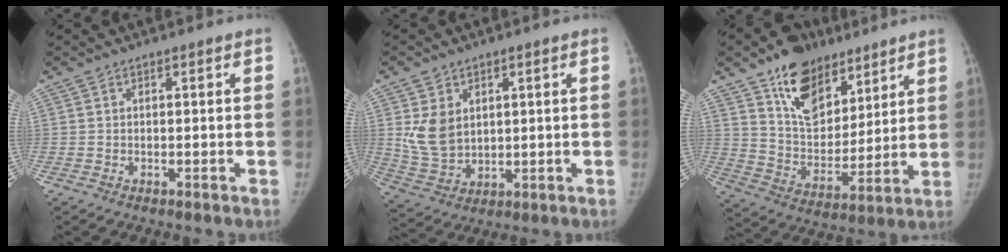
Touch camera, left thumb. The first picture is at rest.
{"total": 8.3, "force": [2.4, 6.1, 5.1], "torque": [-0.076, -0.018, 0.065]}
{"total": 17.1, "force": [11.0, 10.1, 8.2], "torque": [-0.084, -0.056, 0.196]}